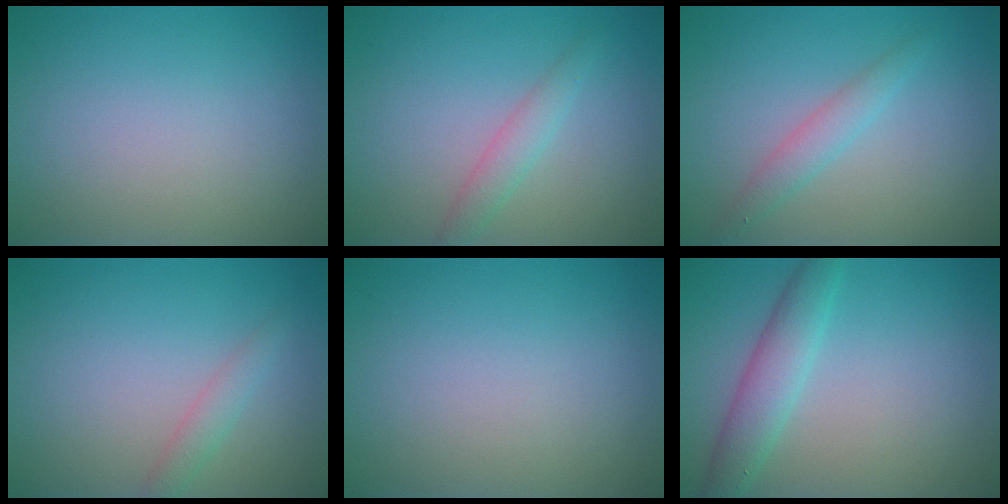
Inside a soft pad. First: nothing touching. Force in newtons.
{"total": 1.9, "press": 1.9, "slide": 0.1}
{"total": 1.9, "press": 1.9, "slide": 0.1}
{"total": 1.5, "press": 1.5, "slide": 0.0}
{"total": 0.0}
{"total": 3.3, "press": 3.3, "slide": 0.1}